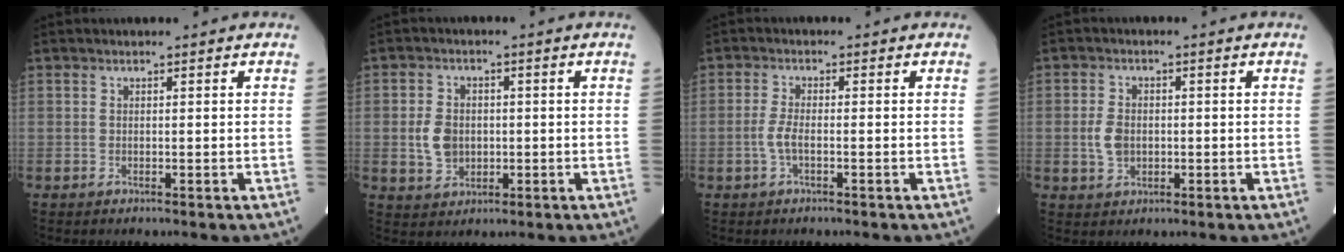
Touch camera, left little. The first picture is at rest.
{"total": 5.1, "force": [-0.5, 4.2, 2.9], "torque": [-0.066, 0.006, 0.001]}
{"total": 2.4, "force": [-0.8, 0.6, 2.2], "torque": [-0.056, -0.002, -0.020]}
{"total": 3.6, "force": [-0.5, 2.8, 2.3], "torque": [-0.055, 0.004, -0.005]}